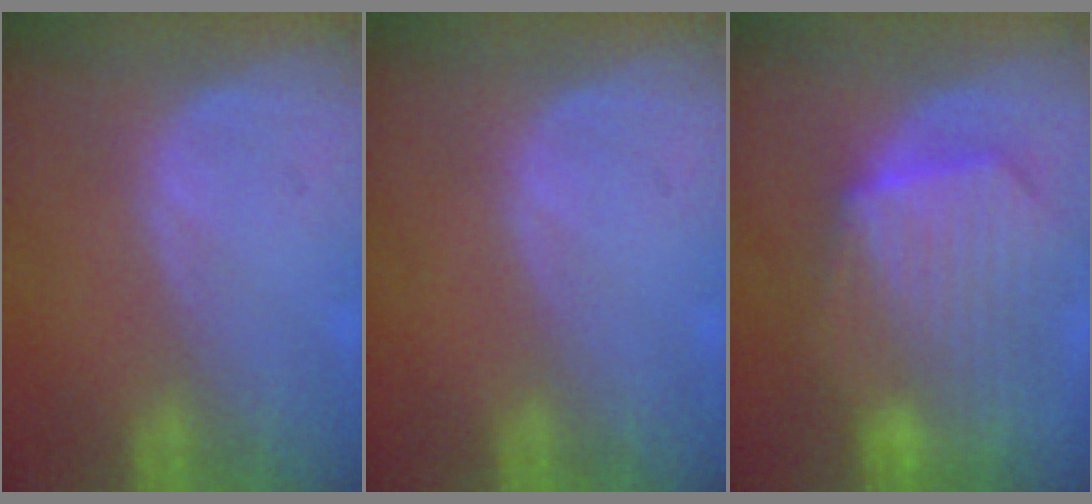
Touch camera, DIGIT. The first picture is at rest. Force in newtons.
{"total": 0.0}
{"total": 10.9, "press": 9.5, "slide": 5.2}